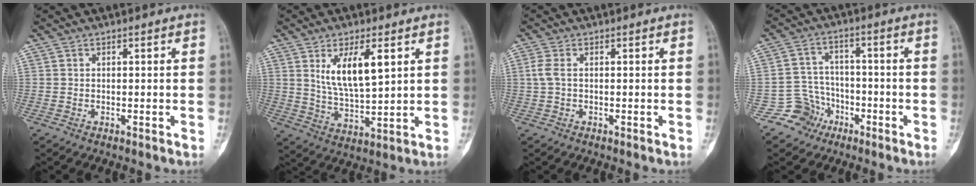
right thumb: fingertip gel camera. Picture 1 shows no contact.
{"total": 10.3, "force": [3.8, 3.8, 8.8], "torque": [-0.147, -0.024, 0.081]}
{"total": 2.2, "force": [0.0, 1.1, 1.9], "torque": [-0.051, 0.002, -0.003]}
{"total": 6.9, "force": [-4.1, 5.5, -0.1], "torque": [0.043, 0.039, -0.076]}